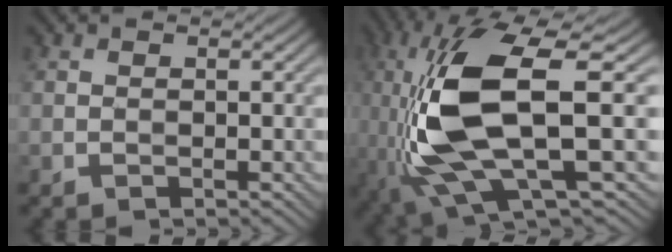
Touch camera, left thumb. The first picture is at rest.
{"total": 13.2, "force": [-1.5, 3.7, 12.6], "torque": [-0.272, -0.006, -0.026]}